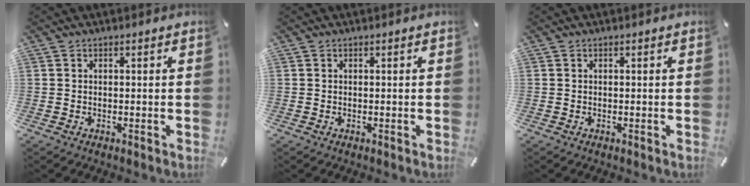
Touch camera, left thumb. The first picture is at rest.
{"total": 0.0}
{"total": 0.0}